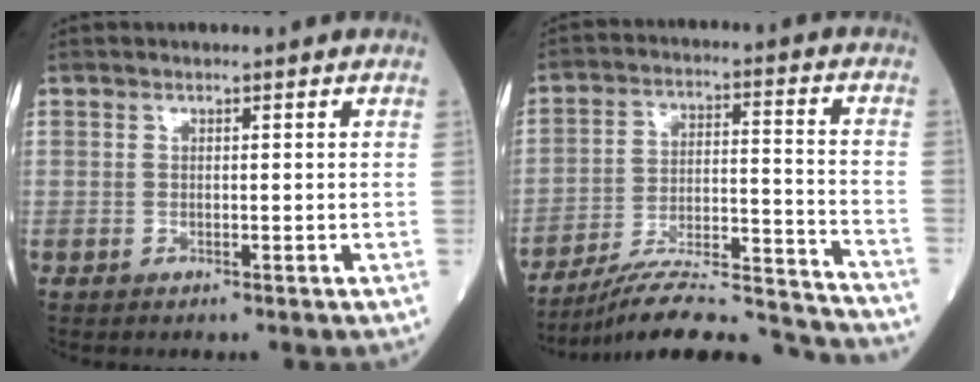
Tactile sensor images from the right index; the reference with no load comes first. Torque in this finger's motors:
{"motor_torque": [-0.34, -0.56, 0.40, 0.09]}